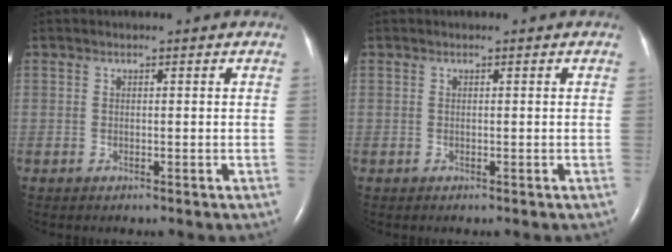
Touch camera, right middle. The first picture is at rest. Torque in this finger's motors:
{"motor_torque": [-0.07, -0.09, 0.00, 0.02]}